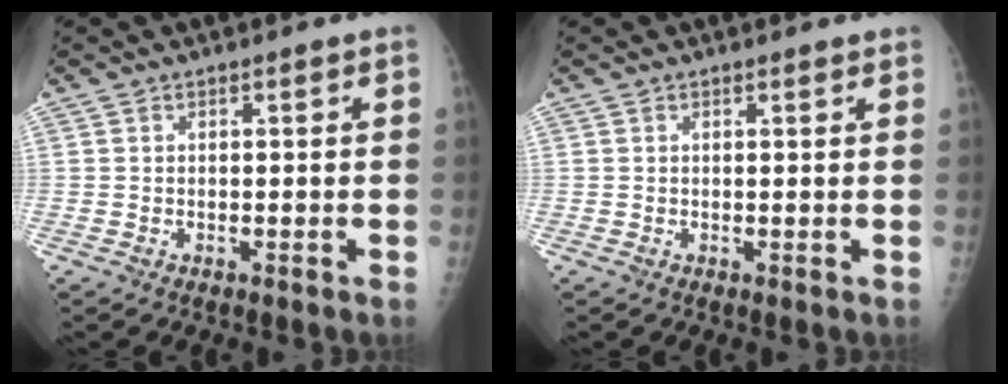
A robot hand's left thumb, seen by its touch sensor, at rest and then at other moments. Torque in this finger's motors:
{"motor_torque": [-0.08, 0.31, -0.09, -0.09, 0.01]}